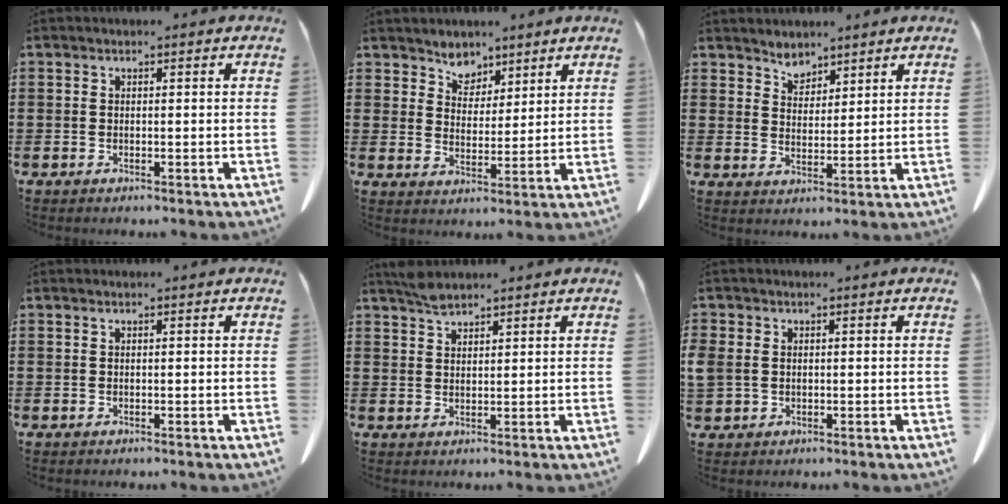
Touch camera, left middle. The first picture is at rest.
{"total": 4.0, "force": [3.4, 2.0, 0.3], "torque": [-0.022, -0.004, 0.064]}
{"total": 3.5, "force": [3.1, 1.6, 0.3], "torque": [-0.017, -0.003, 0.060]}
{"total": 0.0}
{"total": 2.6, "force": [2.2, 0.8, 1.1], "torque": [-0.029, 0.001, 0.043]}
{"total": 1.8, "force": [0.1, 1.5, 0.9], "torque": [-0.030, 0.002, -0.002]}